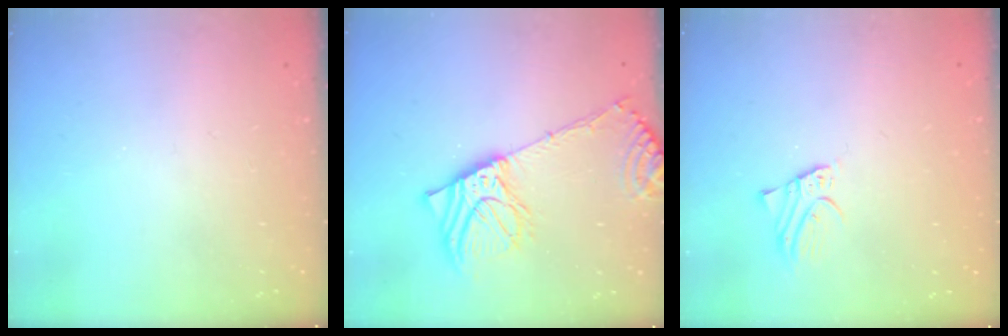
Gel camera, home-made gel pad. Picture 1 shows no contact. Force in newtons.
{"total": 16.3, "press": 15.9, "slide": 3.7}
{"total": 2.6, "press": 2.6, "slide": 0.1}